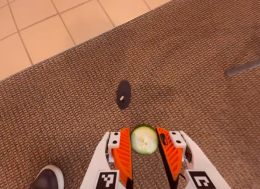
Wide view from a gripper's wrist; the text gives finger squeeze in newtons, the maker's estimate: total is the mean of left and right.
{"total": 7.4, "left": 7.3, "right": 7.4}